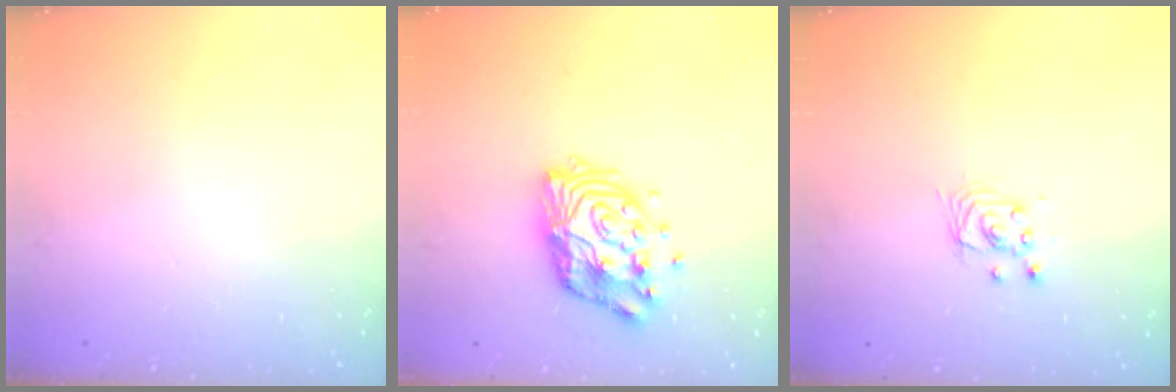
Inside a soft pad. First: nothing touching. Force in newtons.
{"total": 13.3, "press": 13.2, "slide": 1.1}
{"total": 2.9, "press": 2.9, "slide": 0.2}